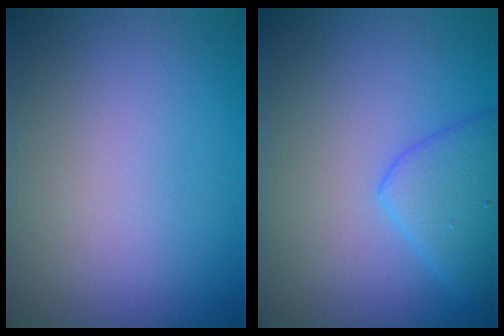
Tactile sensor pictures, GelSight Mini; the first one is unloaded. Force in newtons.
{"total": 3.3, "press": 3.3, "slide": 0.2}